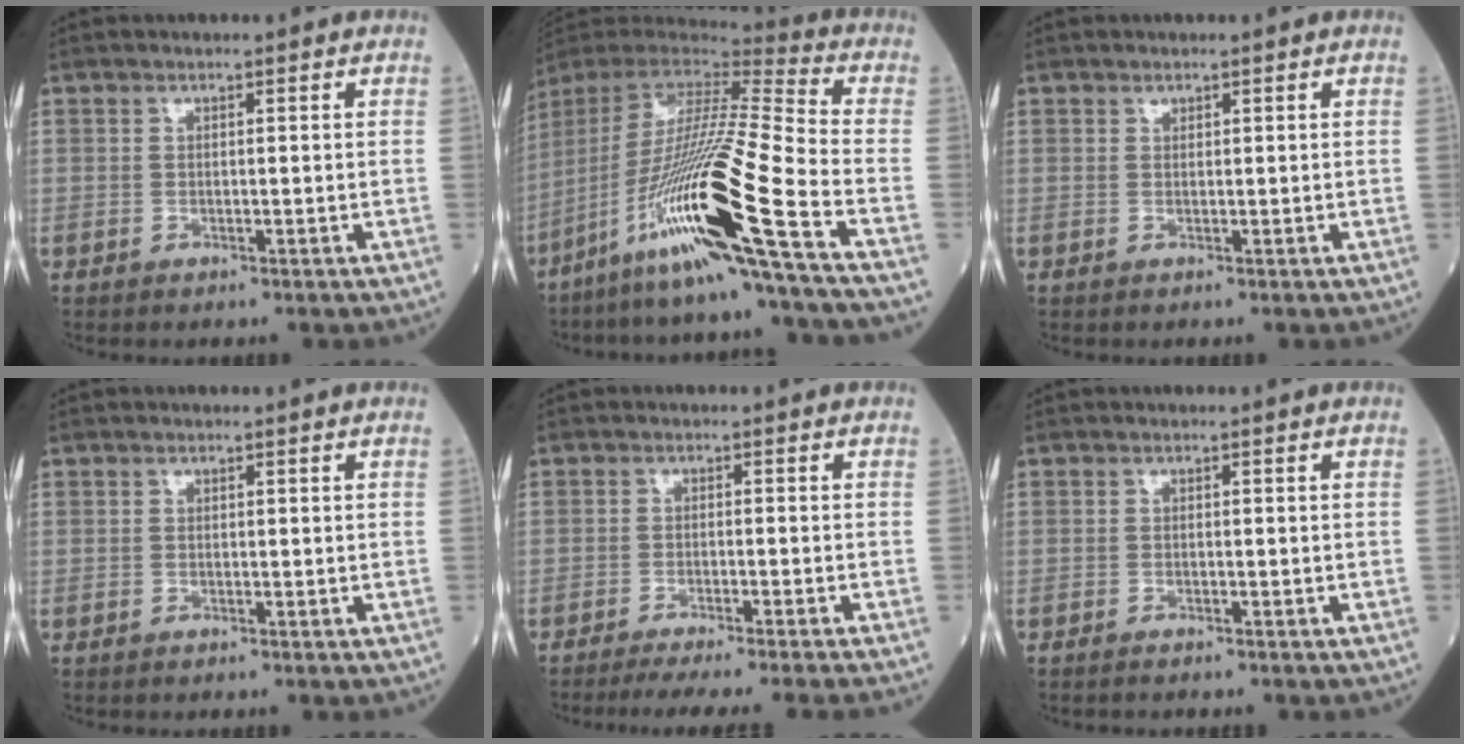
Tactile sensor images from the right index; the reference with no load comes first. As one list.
[{"total": 23.9, "force": [-11.7, -1.4, 20.8], "torque": [-0.415, -0.046, -0.224]}, {"total": 0.5, "force": [0.5, 0.2, 0.1], "torque": [0.000, 0.001, 0.009]}, {"total": 0.0}, {"total": 11.5, "force": [-10.2, -1.8, 5.0], "torque": [-0.040, -0.029, -0.145]}, {"total": 0.8, "force": [-0.7, 0.0, 0.1], "torque": [-0.005, 0.000, -0.014]}]